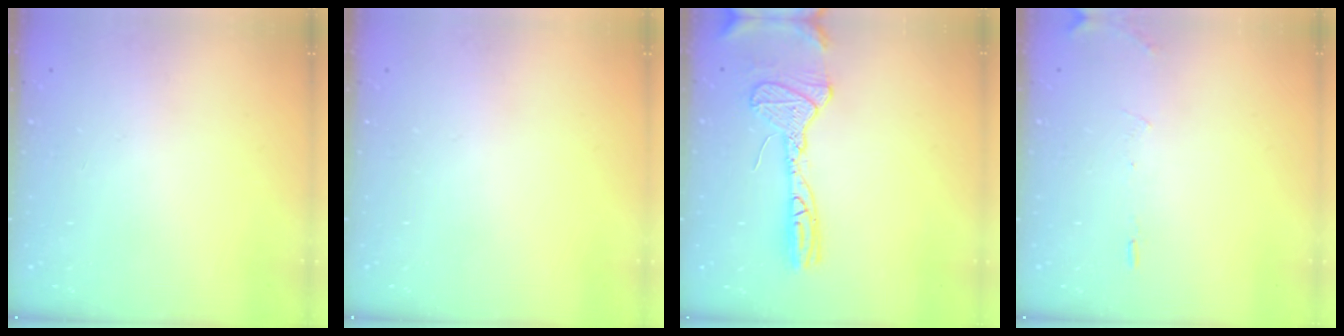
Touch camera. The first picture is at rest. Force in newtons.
{"total": 0.0}
{"total": 14.6, "press": 14.4, "slide": 2.2}
{"total": 6.1, "press": 5.9, "slide": 1.7}